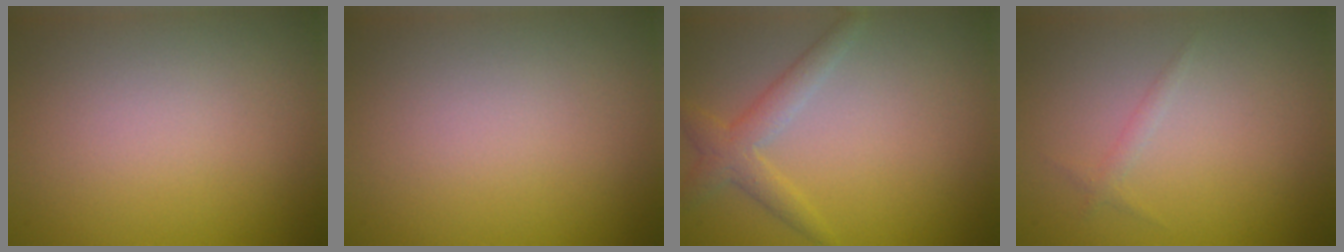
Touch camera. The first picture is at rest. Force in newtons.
{"total": 0.0}
{"total": 2.6, "press": 2.6, "slide": 0.2}
{"total": 0.8, "press": 0.8, "slide": 0.1}